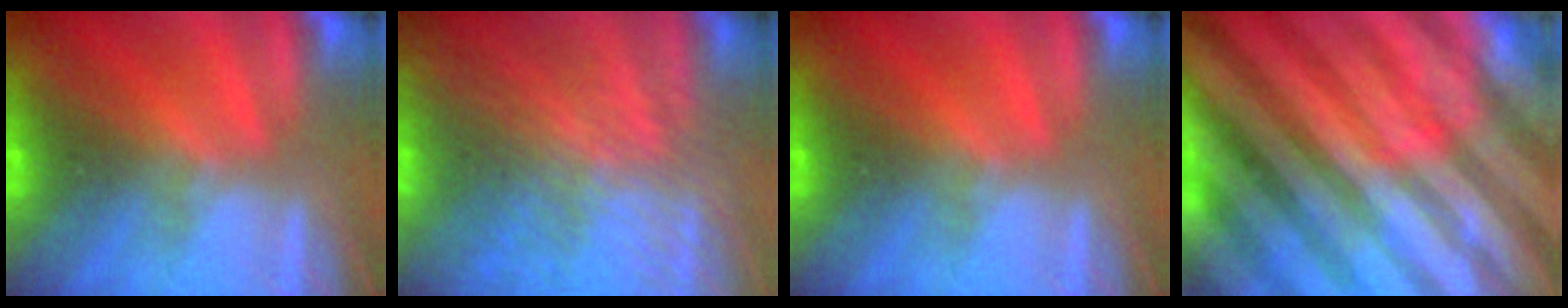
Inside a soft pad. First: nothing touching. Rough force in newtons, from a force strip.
{"total": 8.2}
{"total": 0.0}
{"total": 9.3}